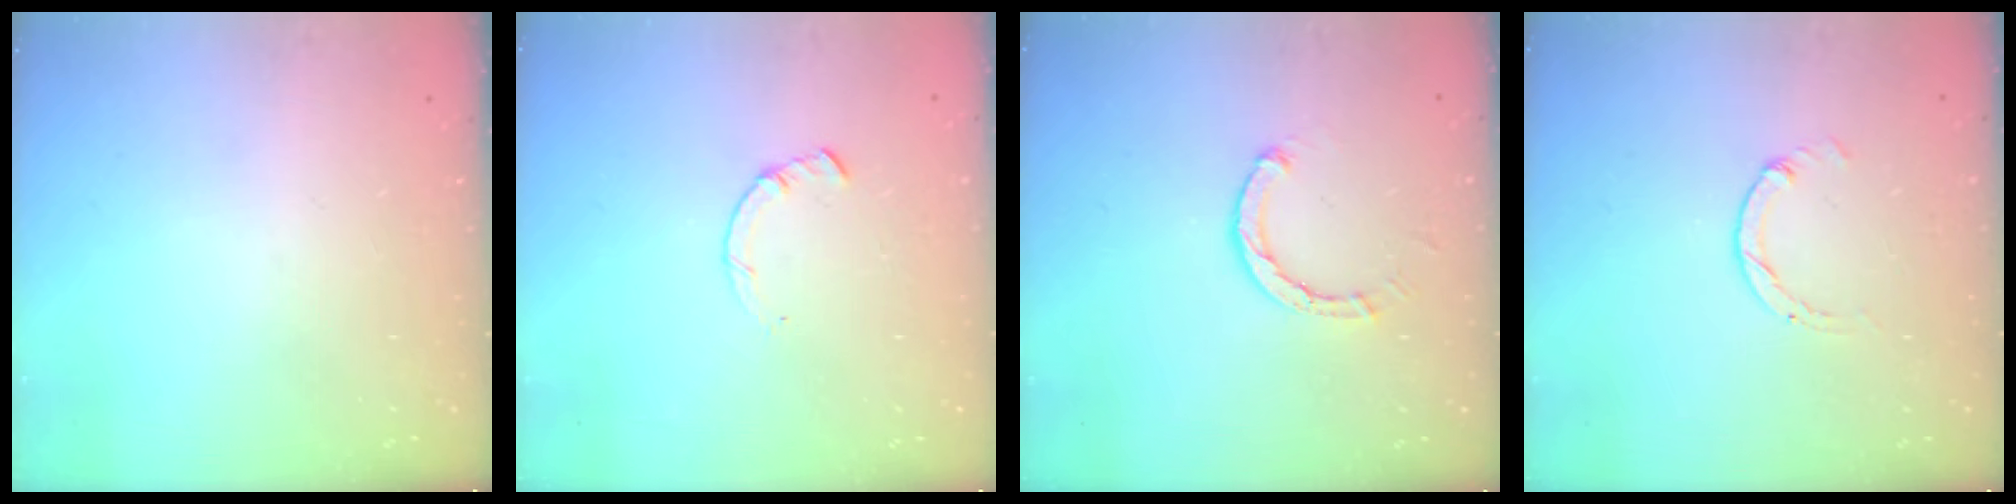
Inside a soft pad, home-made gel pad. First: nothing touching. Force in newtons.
{"total": 1.4, "press": 1.4, "slide": 0.2}
{"total": 2.6, "press": 2.6, "slide": 0.1}
{"total": 0.0}